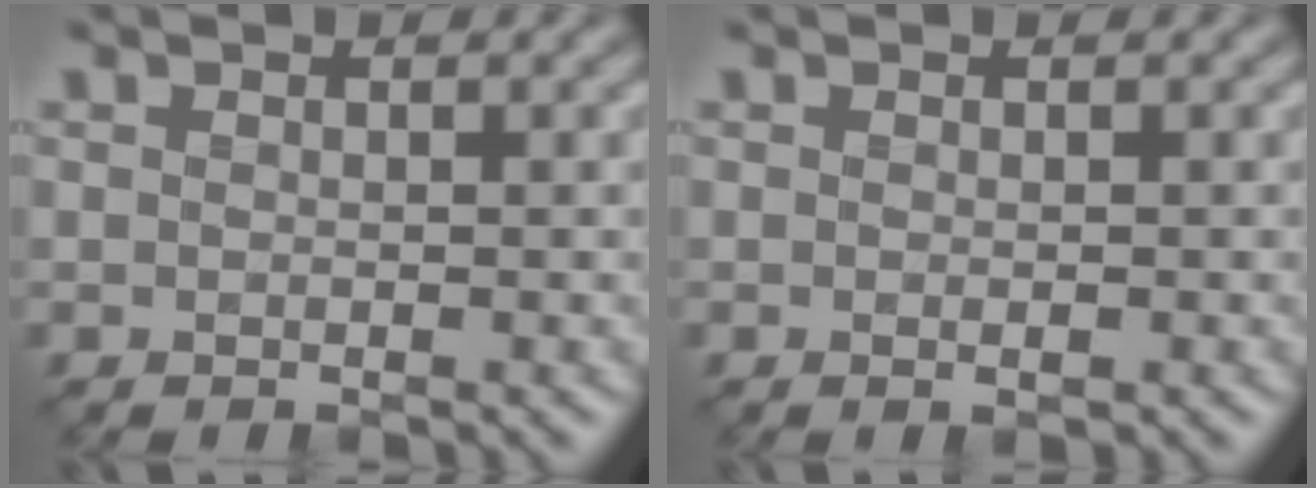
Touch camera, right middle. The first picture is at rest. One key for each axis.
{"total": 0.5, "fx": -0.1, "fy": 0.2, "fz": 0.5, "tx": -0.009, "ty": -0.002, "tz": -0.002}